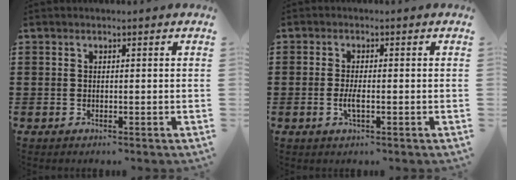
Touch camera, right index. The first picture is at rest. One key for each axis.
{"total": 2.5, "fx": -0.7, "fy": 0.6, "fz": 2.3, "tx": -0.057, "ty": -0.007, "tz": -0.016}